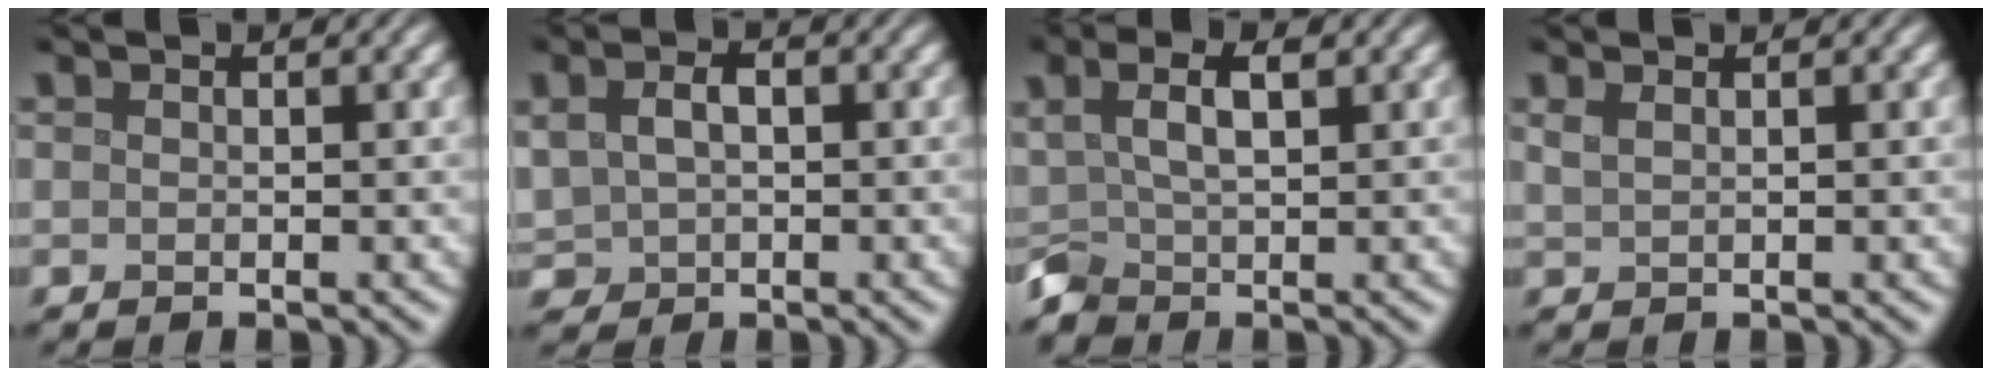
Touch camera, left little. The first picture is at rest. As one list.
[{"total": 3.3, "force": [0.6, 2.5, 2.1], "torque": [-0.050, 0.000, 0.014]}, {"total": 3.2, "force": [0.6, 1.8, 2.6], "torque": [-0.061, 0.003, 0.012]}, {"total": 1.2, "force": [0.7, 0.5, 0.8], "torque": [-0.012, 0.002, 0.013]}]